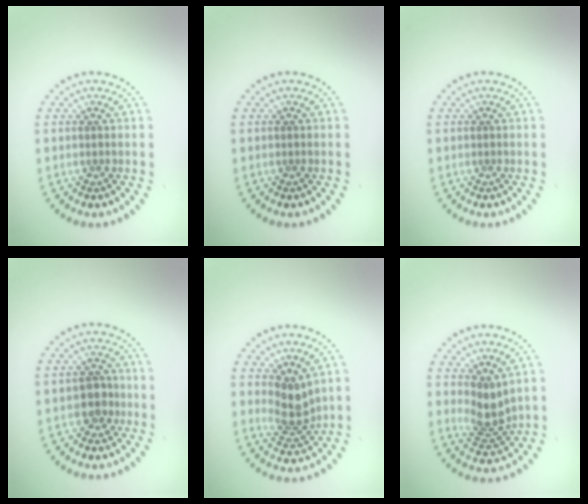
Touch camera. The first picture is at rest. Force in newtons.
{"total": 0.0}
{"total": 0.0}
{"total": 2.0, "press": 1.9, "slide": 0.8}
{"total": 2.8, "press": 2.2, "slide": 1.8}
{"total": 2.7, "press": 2.1, "slide": 1.7}